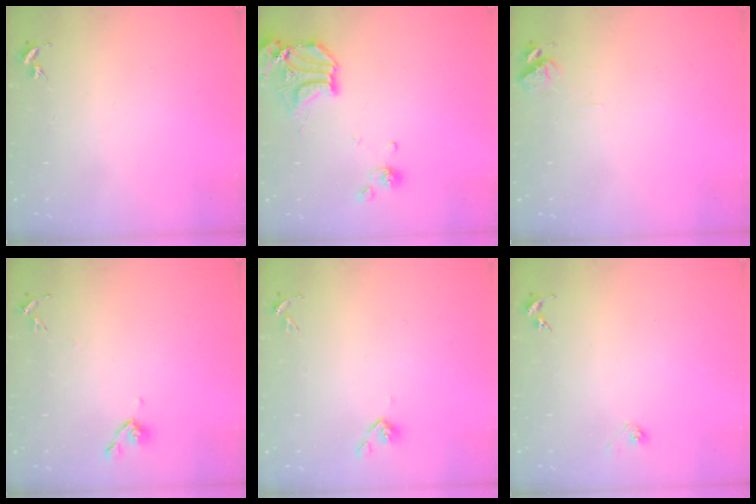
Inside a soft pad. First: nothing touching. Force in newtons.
{"total": 14.9, "press": 14.7, "slide": 2.2}
{"total": 6.4, "press": 6.4, "slide": 0.8}
{"total": 5.8, "press": 5.8, "slide": 0.7}
{"total": 4.2, "press": 4.1, "slide": 1.1}
{"total": 3.8, "press": 3.7, "slide": 1.0}